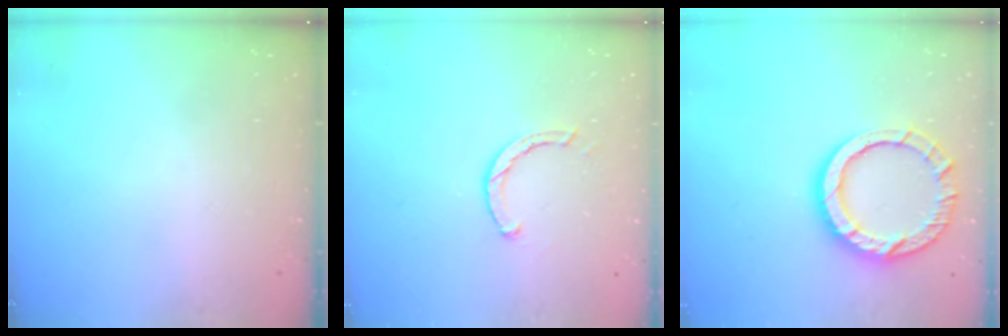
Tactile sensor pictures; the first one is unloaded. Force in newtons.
{"total": 2.4, "press": 2.4, "slide": 0.1}
{"total": 14.1, "press": 14.1, "slide": 1.3}